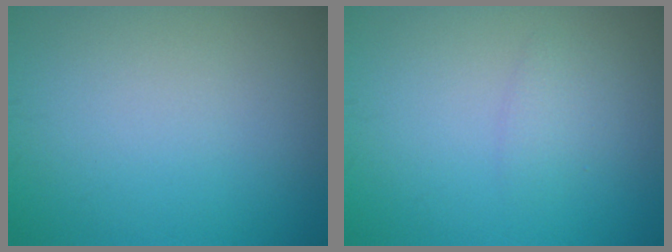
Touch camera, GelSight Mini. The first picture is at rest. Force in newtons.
{"total": 1.2, "press": 1.2, "slide": 0.2}